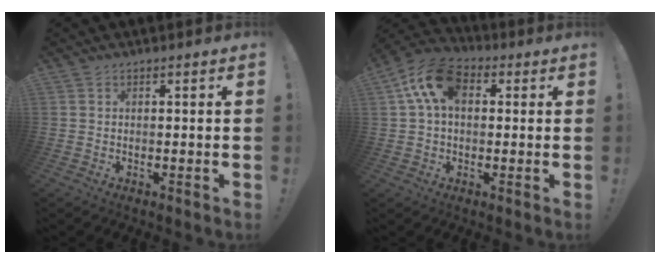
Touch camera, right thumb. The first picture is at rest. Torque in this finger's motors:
{"motor_torque": [1.14, 1.40, 0.25, -0.12, 0.07]}